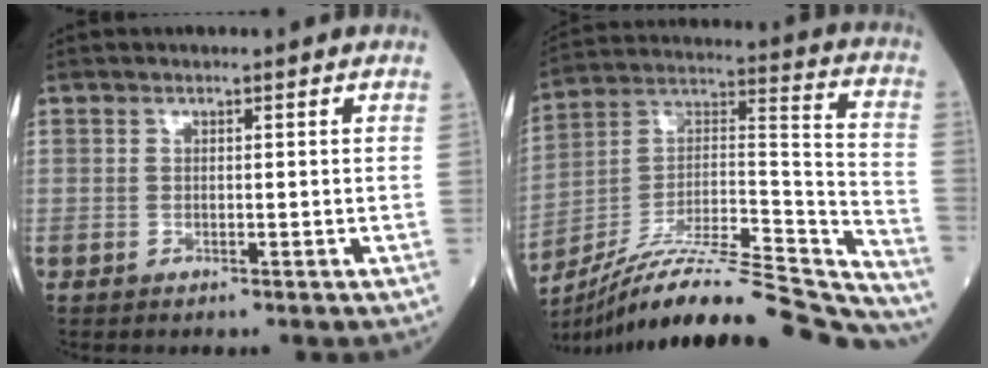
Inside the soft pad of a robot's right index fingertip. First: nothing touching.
{"total": 31.6, "force": [-28.5, 2.8, 13.5], "torque": [-0.169, -0.002, -0.430]}